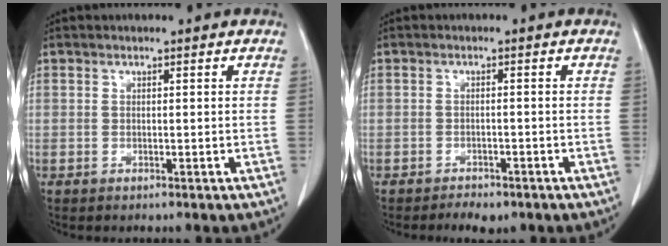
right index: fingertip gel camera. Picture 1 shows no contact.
{"total": 3.5, "force": [-2.7, 1.5, 1.5], "torque": [-0.021, -0.001, -0.036]}